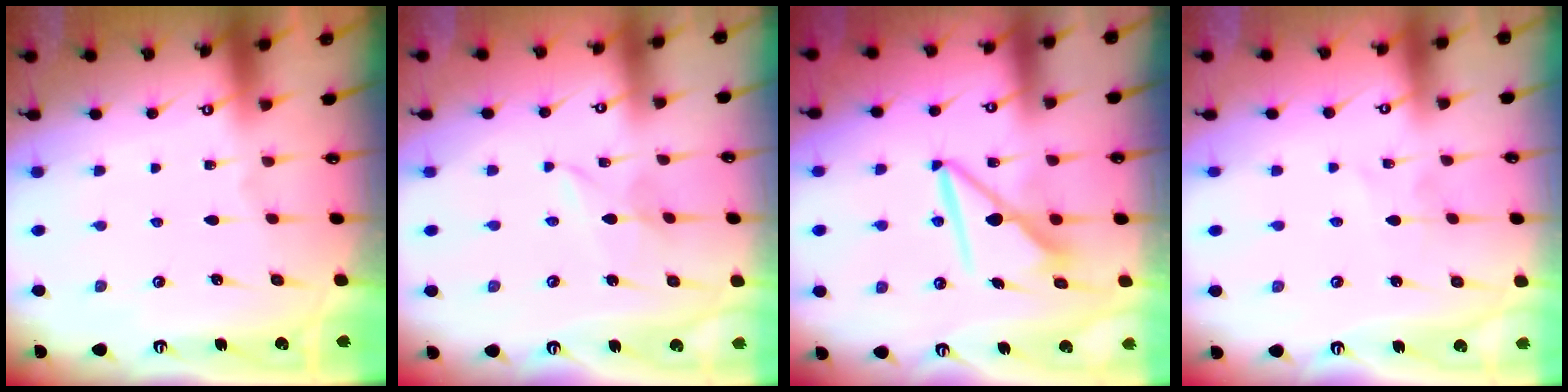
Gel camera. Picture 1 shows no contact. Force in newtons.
{"total": 2.5, "press": 2.5, "slide": 0.2}
{"total": 8.2, "press": 8.2, "slide": 0.7}
{"total": 2.3, "press": 2.3, "slide": 0.2}